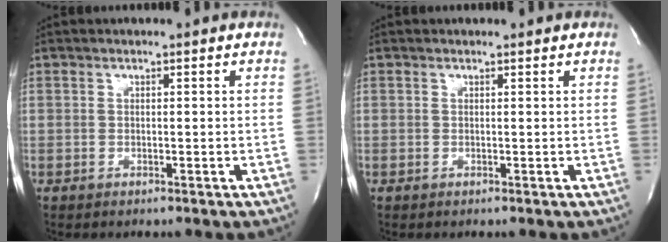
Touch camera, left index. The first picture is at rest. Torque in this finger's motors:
{"motor_torque": [0.11, -0.07, -0.01, -0.01]}